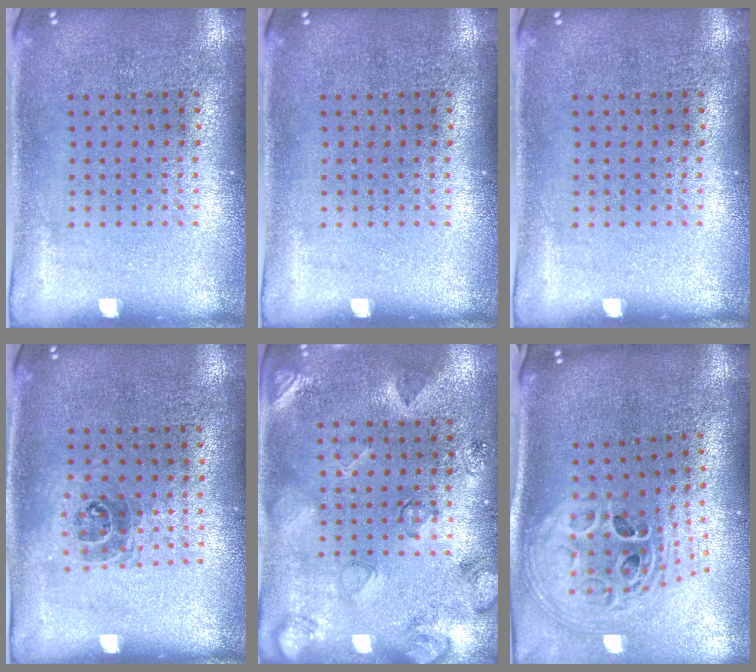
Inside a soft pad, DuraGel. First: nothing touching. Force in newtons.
{"total": 0.0}
{"total": 0.0}
{"total": 1.1, "press": 0.9, "slide": 0.6}
{"total": 2.6, "press": 1.9, "slide": 1.7}
{"total": 2.9, "press": 2.0, "slide": 2.0}